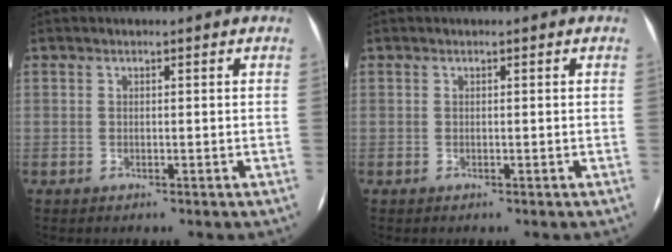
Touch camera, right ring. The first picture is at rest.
{"total": 0.0}